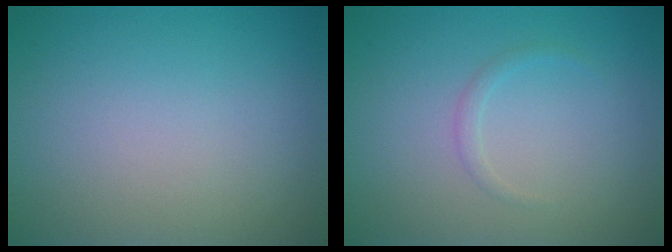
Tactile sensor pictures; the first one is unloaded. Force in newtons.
{"total": 0.8, "press": 0.8, "slide": 0.1}